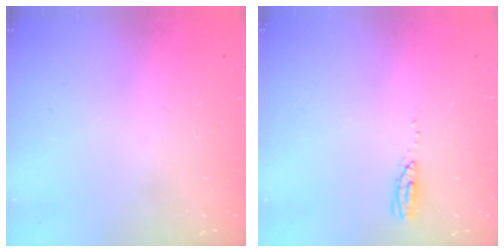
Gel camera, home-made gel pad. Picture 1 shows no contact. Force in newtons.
{"total": 3.6, "press": 3.3, "slide": 1.5}